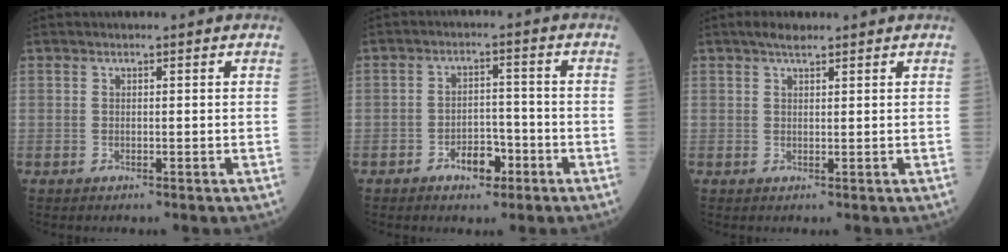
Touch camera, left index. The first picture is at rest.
{"total": 4.8, "force": [-2.8, 2.5, 3.0], "torque": [-0.048, 0.011, -0.046]}
{"total": 2.0, "force": [1.5, 0.5, 1.2], "torque": [-0.023, 0.010, 0.025]}